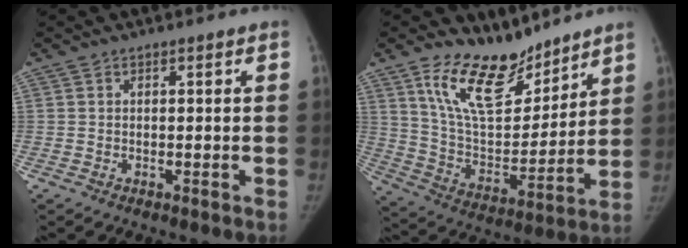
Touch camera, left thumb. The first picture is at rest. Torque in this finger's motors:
{"motor_torque": [0.10, -0.01, 1.57, -1.20, 0.33]}